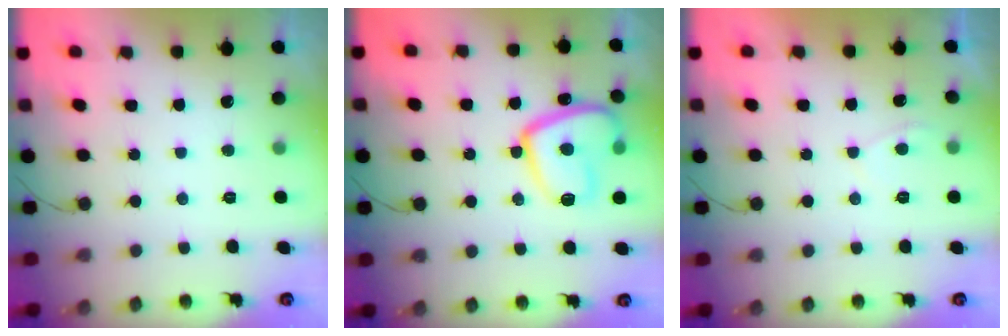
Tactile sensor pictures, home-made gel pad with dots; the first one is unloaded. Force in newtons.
{"total": 17.2, "press": 17.1, "slide": 1.6}
{"total": 1.2, "press": 1.0, "slide": 0.6}